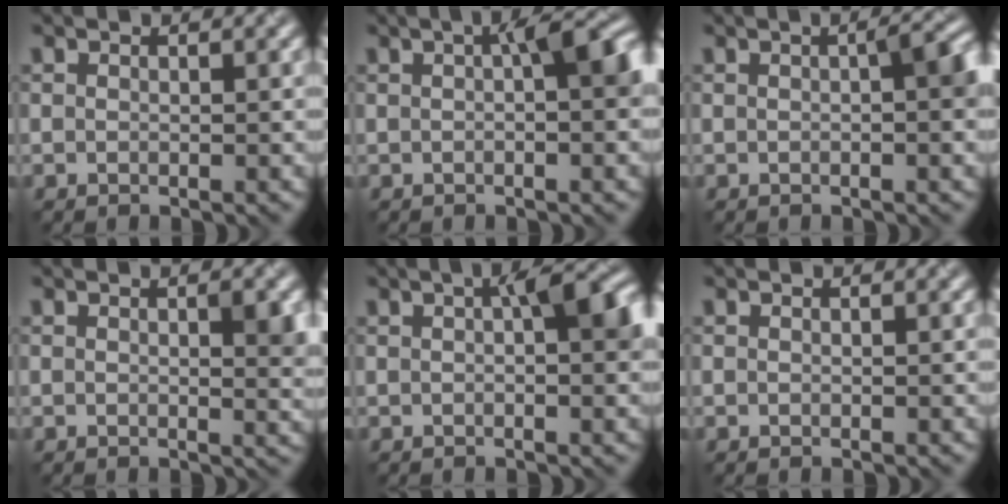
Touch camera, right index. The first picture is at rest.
{"total": 4.6, "force": [0.9, 1.5, 4.2], "torque": [-0.052, 0.017, 0.008]}
{"total": 3.1, "force": [0.3, 0.9, 2.9], "torque": [-0.037, 0.008, 0.001]}
{"total": 2.6, "force": [0.4, 1.0, 2.3], "torque": [-0.030, -0.004, 0.009]}
{"total": 5.0, "force": [1.2, 1.8, 4.5], "torque": [-0.058, 0.013, 0.014]}
{"total": 0.0}